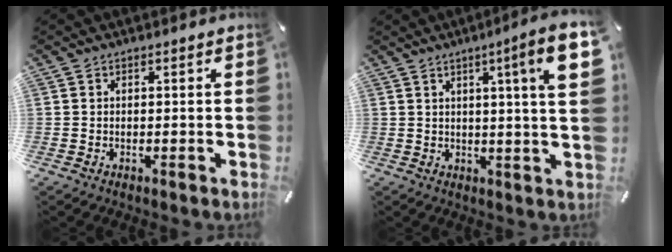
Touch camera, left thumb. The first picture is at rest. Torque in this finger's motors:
{"motor_torque": [0.38, 0.38, 0.24, -0.23, 0.14]}